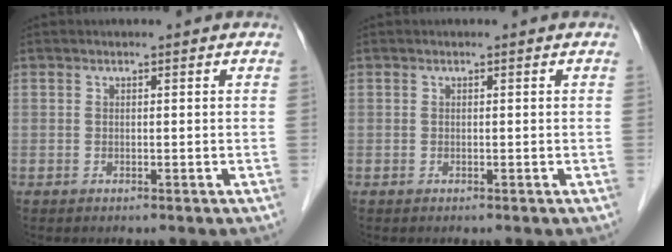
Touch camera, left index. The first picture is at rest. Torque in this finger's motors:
{"motor_torque": [0.00, 0.00, 0.00, 0.00]}